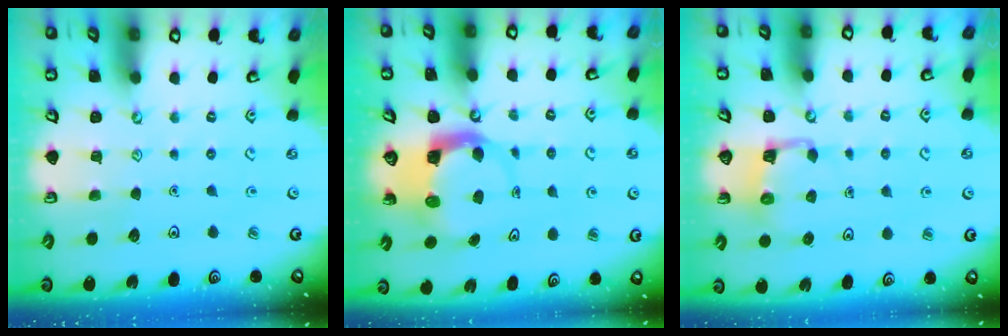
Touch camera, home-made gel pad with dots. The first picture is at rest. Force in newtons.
{"total": 5.5, "press": 5.5, "slide": 0.9}
{"total": 2.7, "press": 2.7, "slide": 0.4}